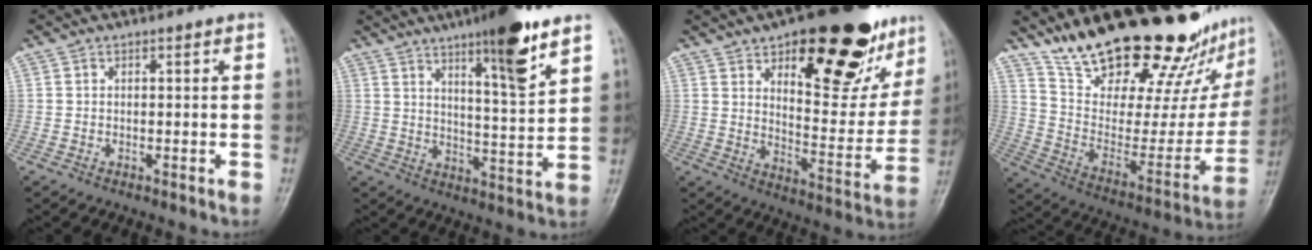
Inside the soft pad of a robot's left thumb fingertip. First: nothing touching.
{"total": 12.6, "force": [8.0, 1.9, 9.6], "torque": [-0.135, -0.051, 0.124]}
{"total": 25.4, "force": [14.5, 10.5, 17.9], "torque": [-0.186, -0.055, 0.210]}
{"total": 32.2, "force": [23.8, 10.2, 19.2], "torque": [-0.259, -0.104, 0.363]}